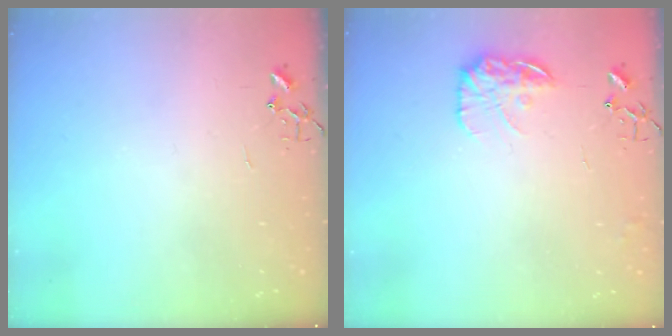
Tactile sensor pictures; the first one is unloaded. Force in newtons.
{"total": 13.2, "press": 13.2, "slide": 0.6}